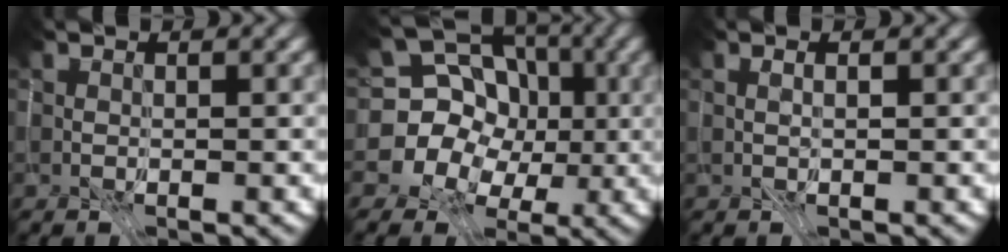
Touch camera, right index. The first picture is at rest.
{"total": 10.1, "force": [-1.0, 8.8, 4.8], "torque": [-0.093, 0.023, -0.029]}
{"total": 0.9, "force": [-0.6, -0.7, -0.1], "torque": [0.007, -0.002, -0.007]}